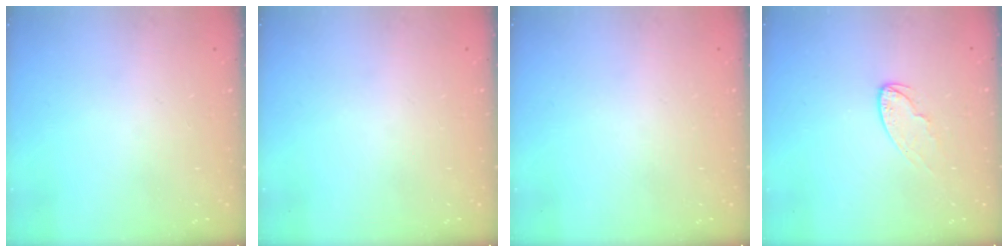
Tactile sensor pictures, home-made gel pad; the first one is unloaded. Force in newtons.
{"total": 0.0}
{"total": 0.0}
{"total": 6.3, "press": 6.3, "slide": 0.4}